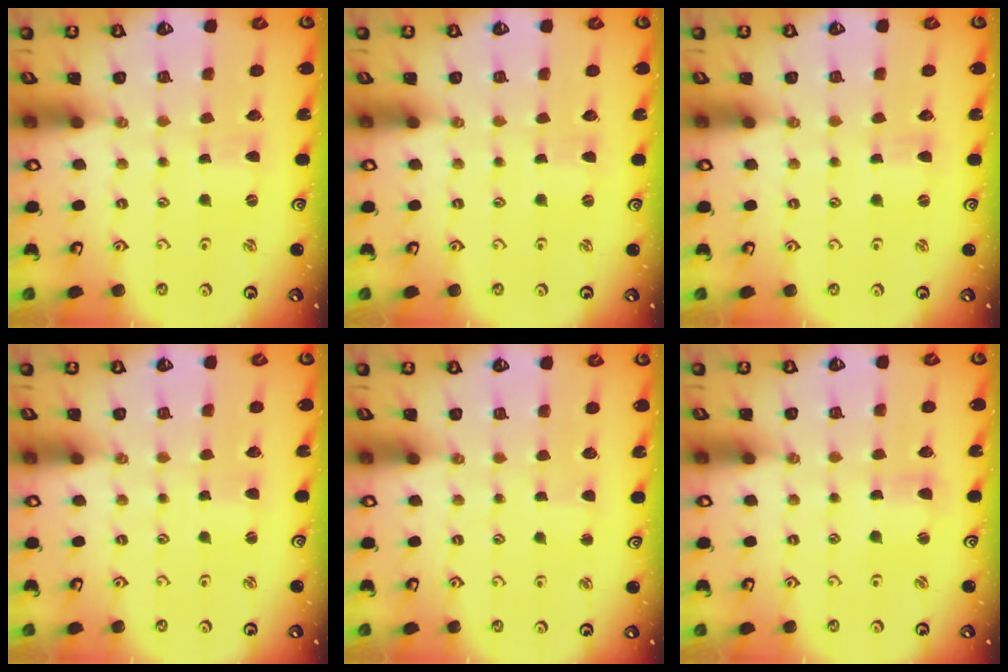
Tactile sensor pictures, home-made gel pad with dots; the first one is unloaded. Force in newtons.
{"total": 0.0}
{"total": 0.0}
{"total": 2.2, "press": 2.2, "slide": 0.2}
{"total": 1.9, "press": 1.9, "slide": 0.2}
{"total": 2.7, "press": 2.7, "slide": 0.4}